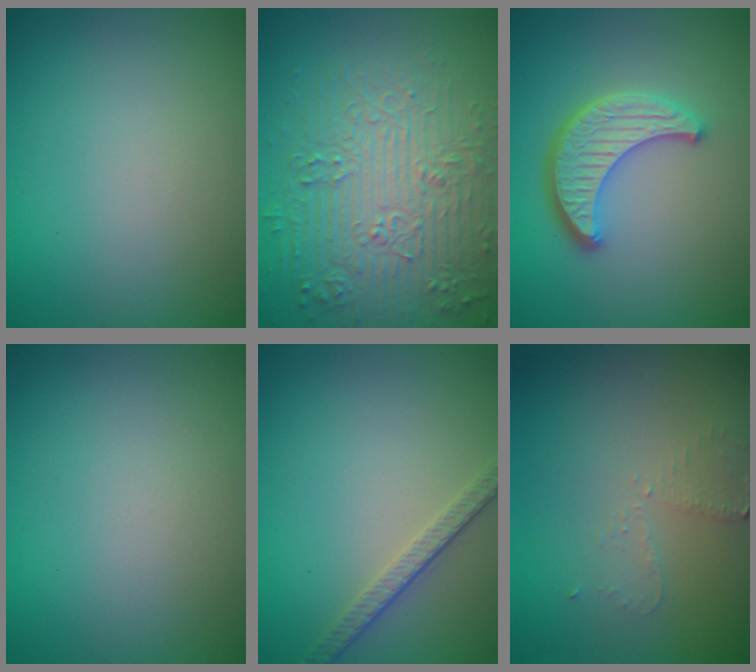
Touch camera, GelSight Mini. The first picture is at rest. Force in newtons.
{"total": 7.5, "press": 5.9, "slide": 4.6}
{"total": 4.5, "press": 3.7, "slide": 2.6}
{"total": 0.0}
{"total": 2.5, "press": 2.1, "slide": 1.4}
{"total": 1.6, "press": 1.5, "slide": 0.2}